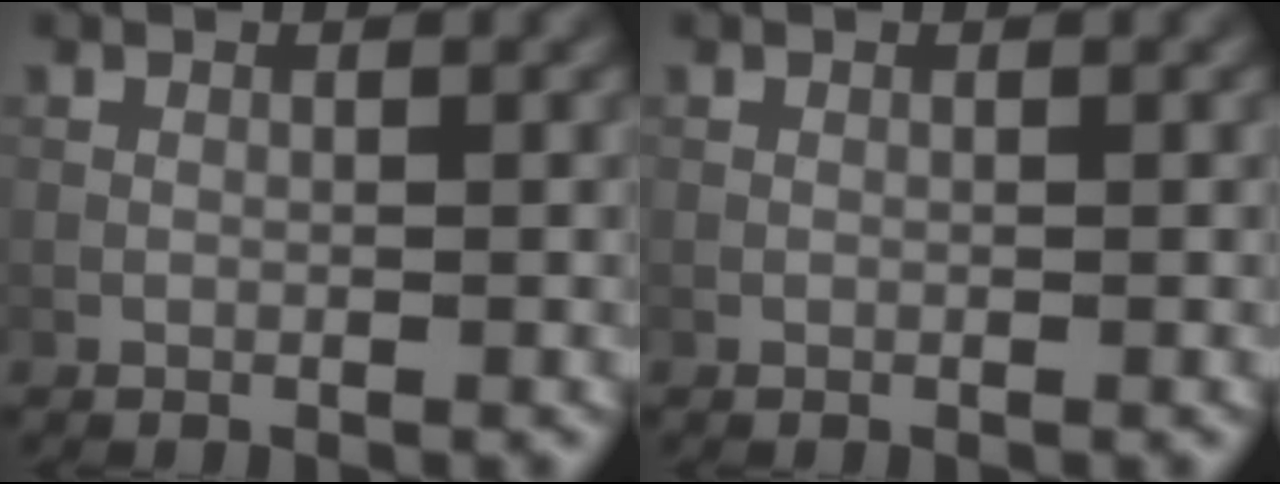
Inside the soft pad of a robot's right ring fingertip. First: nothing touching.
{"total": 0.0}